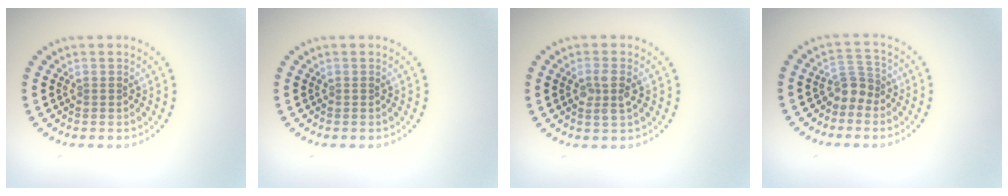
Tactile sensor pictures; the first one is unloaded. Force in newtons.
{"total": 0.0}
{"total": 2.2, "press": 2.1, "slide": 0.7}
{"total": 2.3, "press": 1.7, "slide": 1.6}